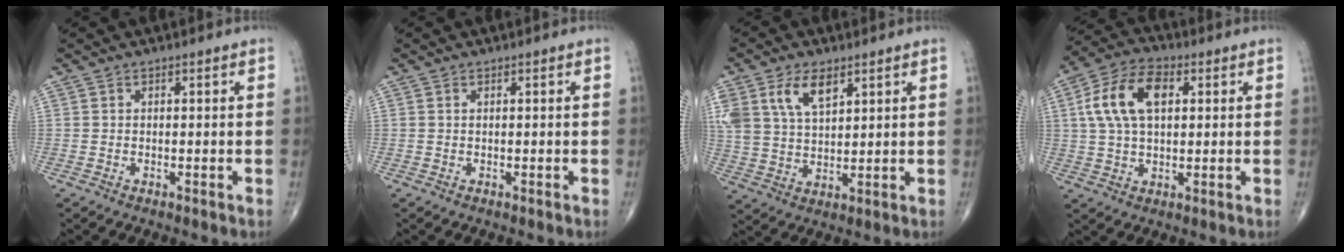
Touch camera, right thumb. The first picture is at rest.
{"total": 0.0}
{"total": 10.8, "force": [5.4, 6.0, 7.3], "torque": [-0.139, -0.014, 0.112]}
{"total": 12.3, "force": [2.9, 7.1, 9.7], "torque": [-0.184, 0.017, 0.049]}